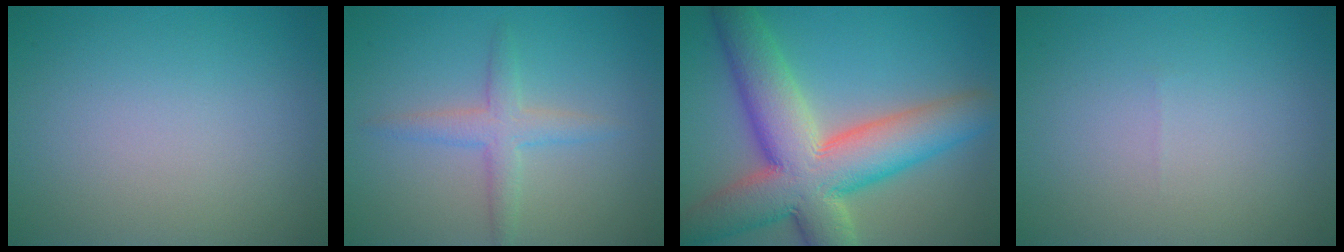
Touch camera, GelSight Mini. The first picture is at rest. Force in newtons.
{"total": 2.7, "press": 2.7, "slide": 0.0}
{"total": 12.1, "press": 12.1, "slide": 0.9}
{"total": 0.0}